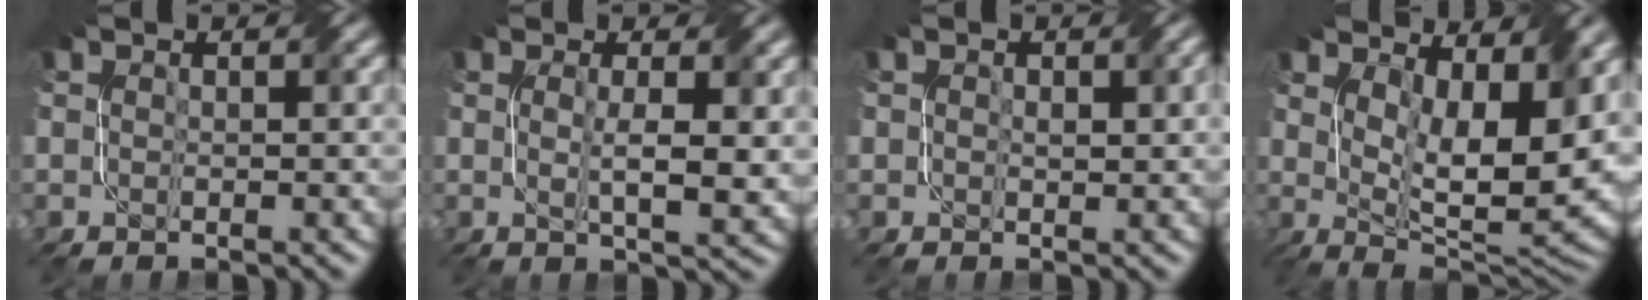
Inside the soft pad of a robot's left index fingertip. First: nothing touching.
{"total": 3.7, "force": [0.5, 0.7, 3.6], "torque": [-0.060, -0.003, 0.012]}
{"total": 1.7, "force": [0.5, 1.0, 1.3], "torque": [-0.020, 0.001, 0.010]}
{"total": 11.9, "force": [4.0, 4.7, 10.2], "torque": [-0.152, -0.013, 0.073]}